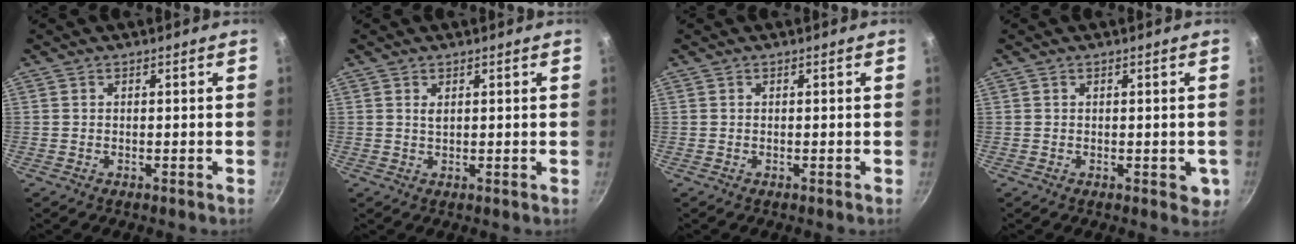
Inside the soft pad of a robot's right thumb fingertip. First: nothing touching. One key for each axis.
{"total": 1.2, "fx": 0.6, "fy": 0.4, "fz": 1.0, "tx": -0.017, "ty": -0.004, "tz": 0.010}
{"total": 0.0}
{"total": 3.3, "fx": -0.3, "fy": 1.8, "fz": 2.8, "tx": -0.019, "ty": -0.003, "tz": -0.003}